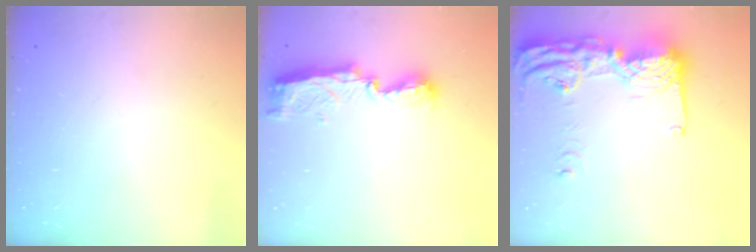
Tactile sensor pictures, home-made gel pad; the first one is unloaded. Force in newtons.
{"total": 7.3, "press": 7.3, "slide": 0.7}
{"total": 20.3, "press": 20.2, "slide": 2.3}